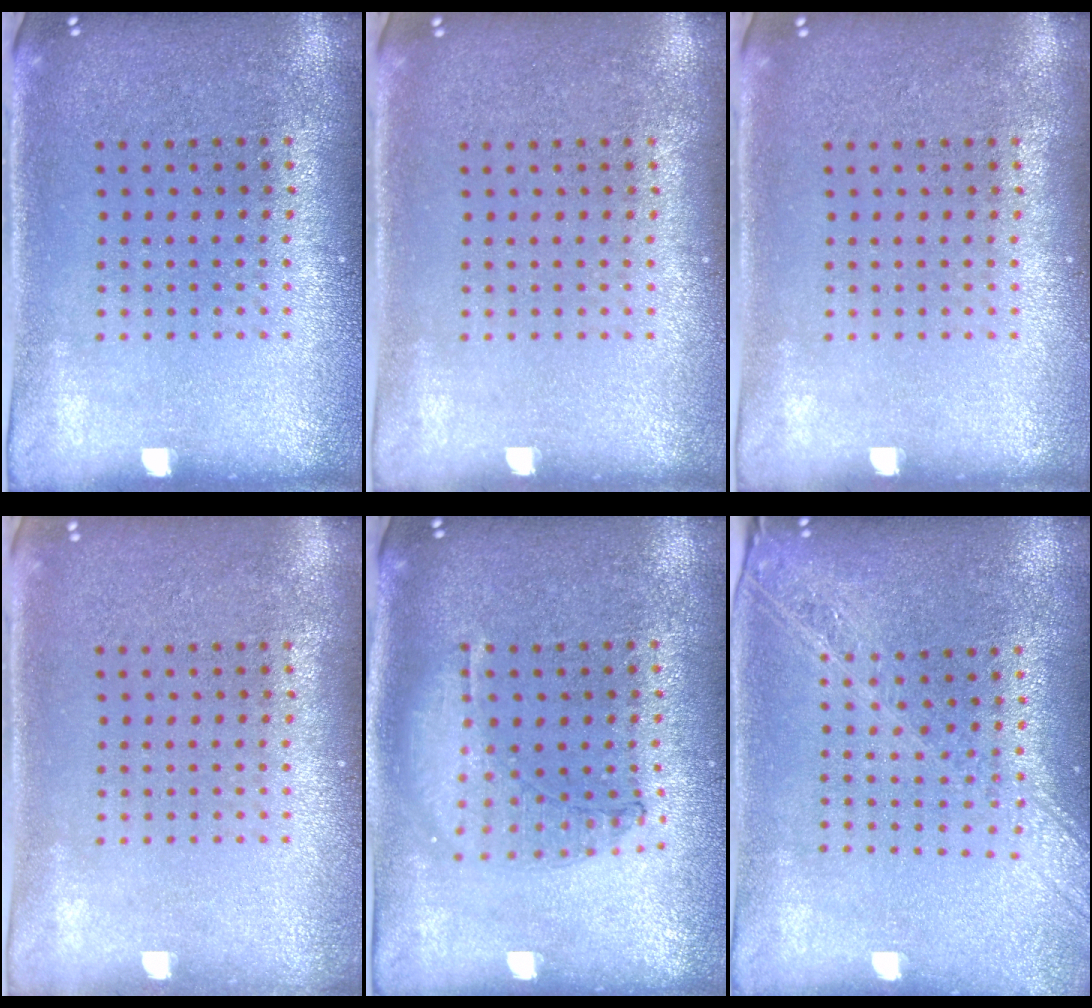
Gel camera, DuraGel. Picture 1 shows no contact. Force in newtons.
{"total": 0.0}
{"total": 0.0}
{"total": 0.5, "press": 0.5, "slide": 0.1}
{"total": 0.9, "press": 0.9, "slide": 0.2}
{"total": 2.0, "press": 1.8, "slide": 1.0}